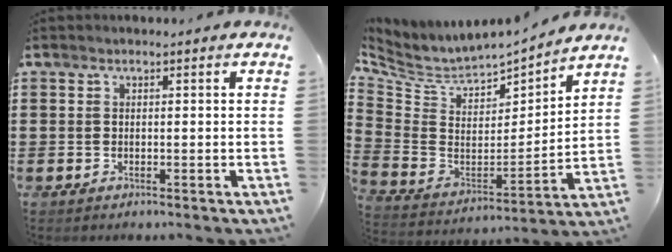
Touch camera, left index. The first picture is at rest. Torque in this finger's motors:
{"motor_torque": [2.14, 0.00, 1.05, 0.19]}